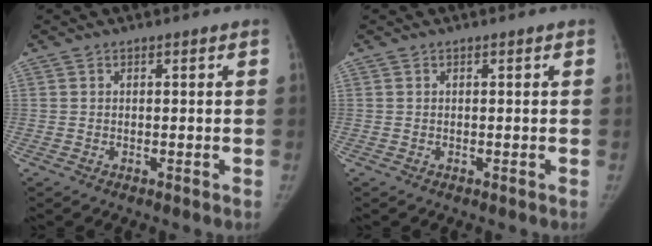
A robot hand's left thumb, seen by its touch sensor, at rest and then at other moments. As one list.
[{"total": 0.0}]